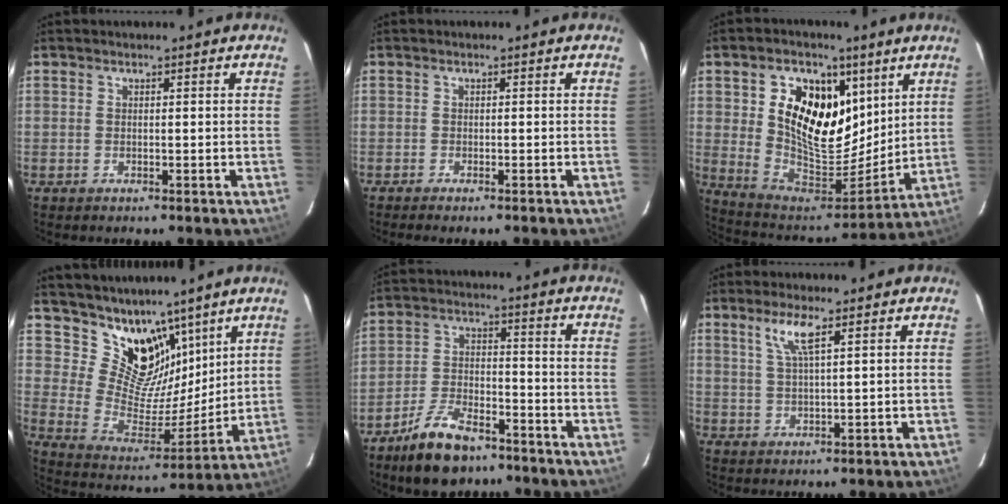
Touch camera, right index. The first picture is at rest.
{"total": 2.2, "force": [-1.9, 0.3, 1.1], "torque": [-0.027, -0.009, -0.034]}
{"total": 18.6, "force": [6.9, 11.9, 12.6], "torque": [-0.247, 0.002, 0.130]}
{"total": 14.3, "force": [10.2, 8.3, 5.5], "torque": [-0.098, -0.011, 0.196]}
{"total": 11.4, "force": [-8.5, 4.8, 5.9], "torque": [-0.130, 0.004, -0.149]}
{"total": 4.2, "force": [2.1, 0.4, 3.6], "torque": [-0.072, 0.003, 0.042]}